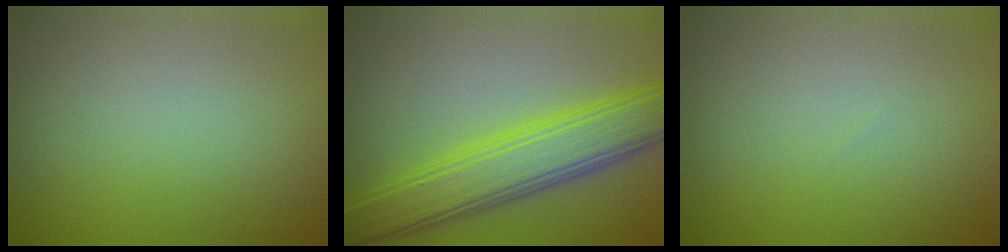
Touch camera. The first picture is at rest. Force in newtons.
{"total": 6.7, "press": 6.7, "slide": 0.4}
{"total": 0.0}